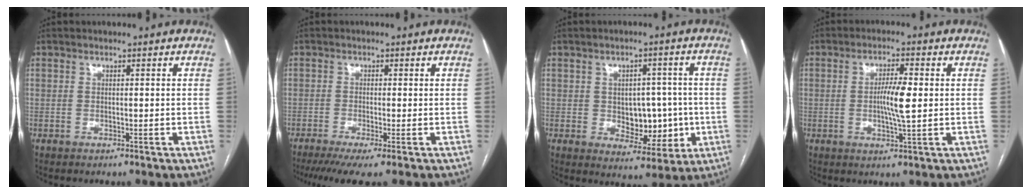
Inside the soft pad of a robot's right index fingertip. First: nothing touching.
{"total": 5.3, "force": [-3.7, 0.1, 3.9], "torque": [-0.057, -0.012, -0.063]}
{"total": 8.4, "force": [-0.7, 5.3, 6.4], "torque": [-0.076, 0.011, 0.003]}
{"total": 5.4, "force": [0.1, 0.3, 5.4], "torque": [-0.099, -0.001, -0.001]}